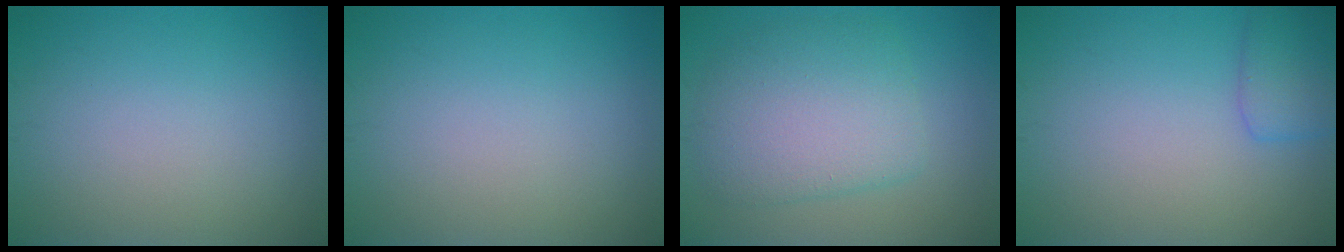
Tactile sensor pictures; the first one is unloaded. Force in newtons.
{"total": 0.0}
{"total": 6.0, "press": 6.0, "slide": 0.3}
{"total": 2.4, "press": 2.4, "slide": 0.1}